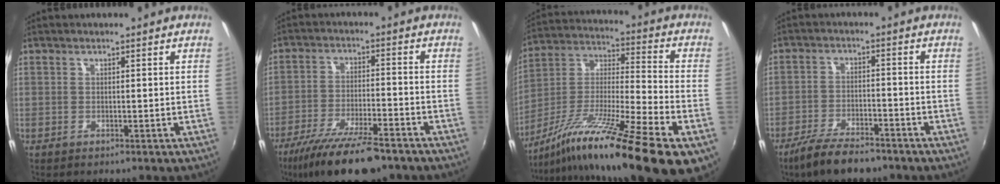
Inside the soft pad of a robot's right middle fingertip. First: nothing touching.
{"total": 15.5, "force": [-11.8, 3.8, 9.3], "torque": [-0.191, -0.031, -0.197]}
{"total": 25.9, "force": [-15.5, 2.5, 20.6], "torque": [-0.318, -0.033, -0.268]}
{"total": 11.7, "force": [-8.9, 4.0, 6.3], "torque": [-0.139, -0.018, -0.152]}